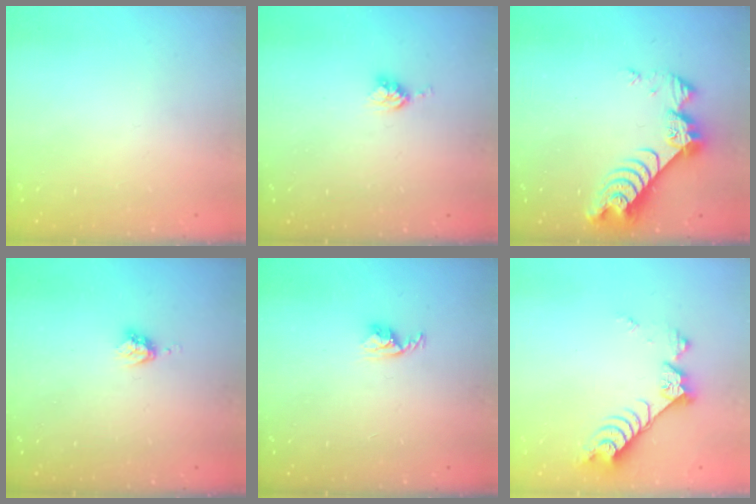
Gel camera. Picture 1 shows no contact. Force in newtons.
{"total": 4.4, "press": 4.4, "slide": 0.2}
{"total": 9.9, "press": 9.9, "slide": 0.9}
{"total": 3.7, "press": 3.7, "slide": 0.6}
{"total": 3.3, "press": 3.2, "slide": 0.4}
{"total": 8.8, "press": 8.7, "slide": 0.2}